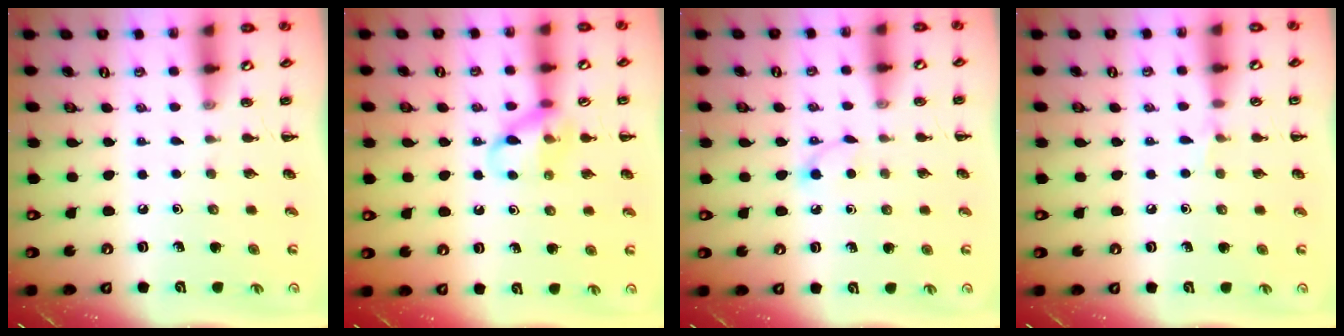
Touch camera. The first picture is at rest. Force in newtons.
{"total": 11.4, "press": 11.3, "slide": 1.6}
{"total": 2.8, "press": 2.7, "slide": 0.9}
{"total": 4.4, "press": 4.1, "slide": 1.5}